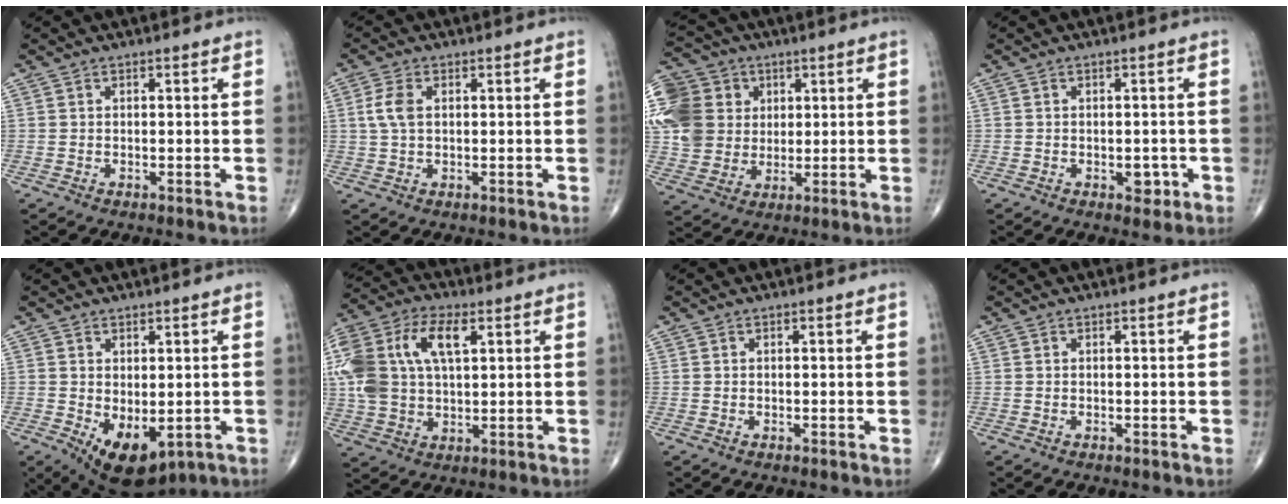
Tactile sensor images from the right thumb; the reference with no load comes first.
{"total": 4.1, "force": [0.8, 2.3, 3.3], "torque": [-0.081, 0.006, 0.014]}
{"total": 20.5, "force": [4.4, 17.4, 9.9], "torque": [-0.221, 0.031, 0.088]}
{"total": 2.6, "force": [-1.0, 1.7, 1.7], "torque": [-0.006, 0.003, -0.010]}
{"total": 9.3, "force": [-2.3, 5.1, 7.4], "torque": [-0.101, -0.008, -0.013]}
{"total": 17.9, "force": [4.7, 9.9, 14.1], "torque": [-0.312, 0.017, 0.083]}
{"total": 0.0}
{"total": 0.0}